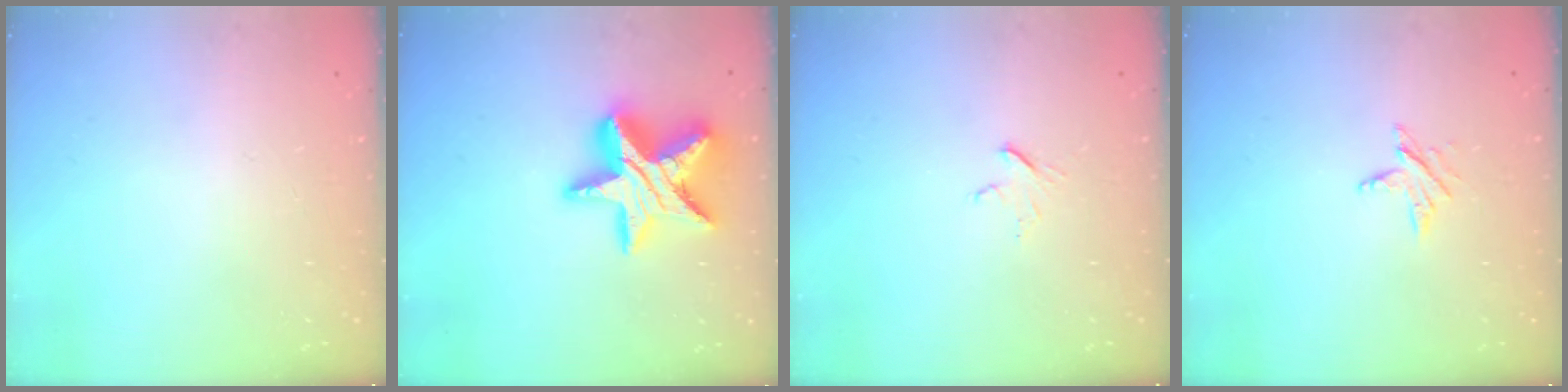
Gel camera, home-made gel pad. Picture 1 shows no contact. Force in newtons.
{"total": 19.0, "press": 18.9, "slide": 1.5}
{"total": 3.1, "press": 3.1, "slide": 0.3}
{"total": 3.8, "press": 3.8, "slide": 0.5}